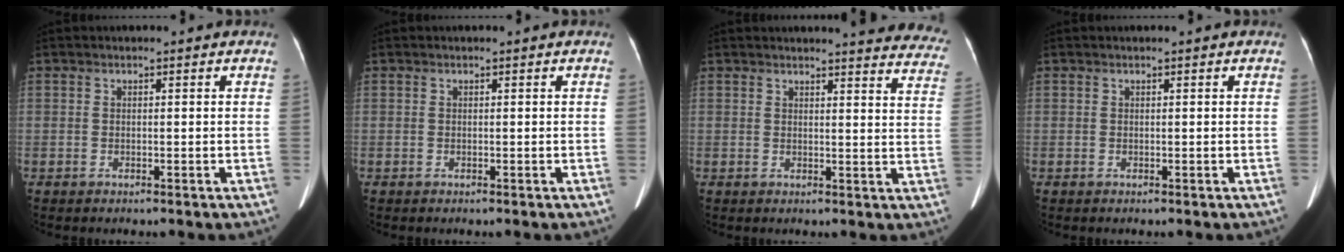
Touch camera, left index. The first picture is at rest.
{"total": 0.0}
{"total": 16.9, "force": [16.2, 2.1, 4.4], "torque": [-0.028, -0.080, 0.149]}
{"total": 0.0}